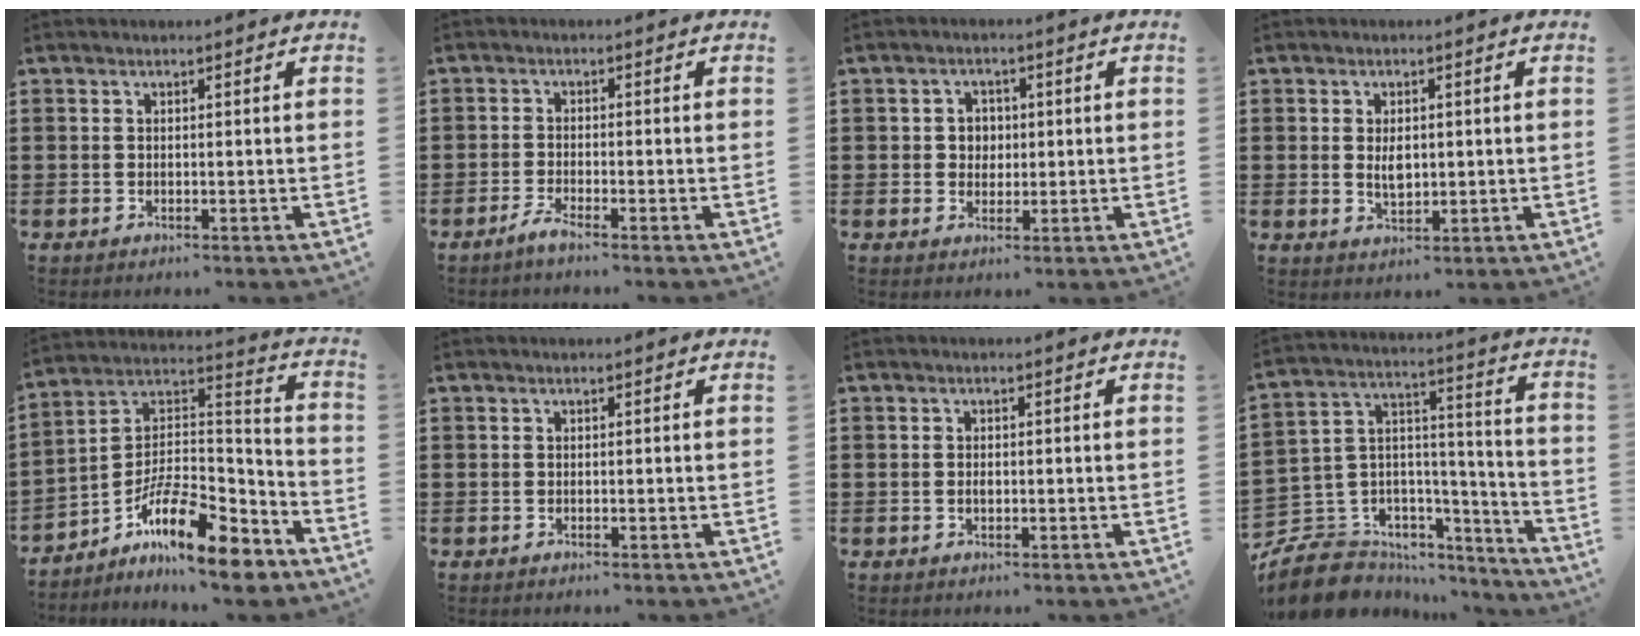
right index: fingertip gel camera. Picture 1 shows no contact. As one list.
[{"total": 1.8, "force": [-1.6, -0.1, 1.0], "torque": [-0.023, -0.003, -0.031]}, {"total": 2.8, "force": [0.2, 2.6, 1.1], "torque": [-0.031, 0.010, -0.001]}, {"total": 3.1, "force": [0.1, 1.5, 2.7], "torque": [-0.046, -0.001, 0.000]}, {"total": 13.2, "force": [-9.4, 3.5, 8.5], "torque": [-0.150, 0.015, -0.177]}, {"total": 0.0}, {"total": 0.9, "force": [-0.2, 0.5, 0.7], "torque": [-0.016, 0.001, -0.005]}, {"total": 8.8, "force": [-6.3, 5.8, 1.9], "torque": [-0.075, -0.008, -0.120]}]